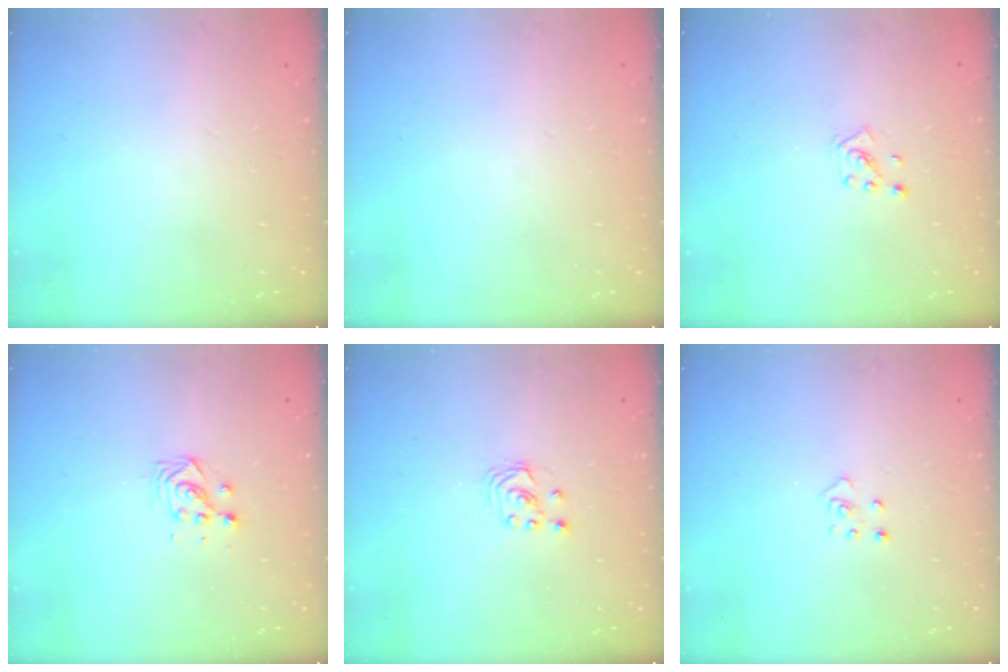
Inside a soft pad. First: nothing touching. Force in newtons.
{"total": 0.0}
{"total": 2.1, "press": 2.0, "slide": 0.3}
{"total": 3.2, "press": 3.2, "slide": 0.5}
{"total": 1.8, "press": 1.8, "slide": 0.2}
{"total": 3.3, "press": 3.3, "slide": 0.3}